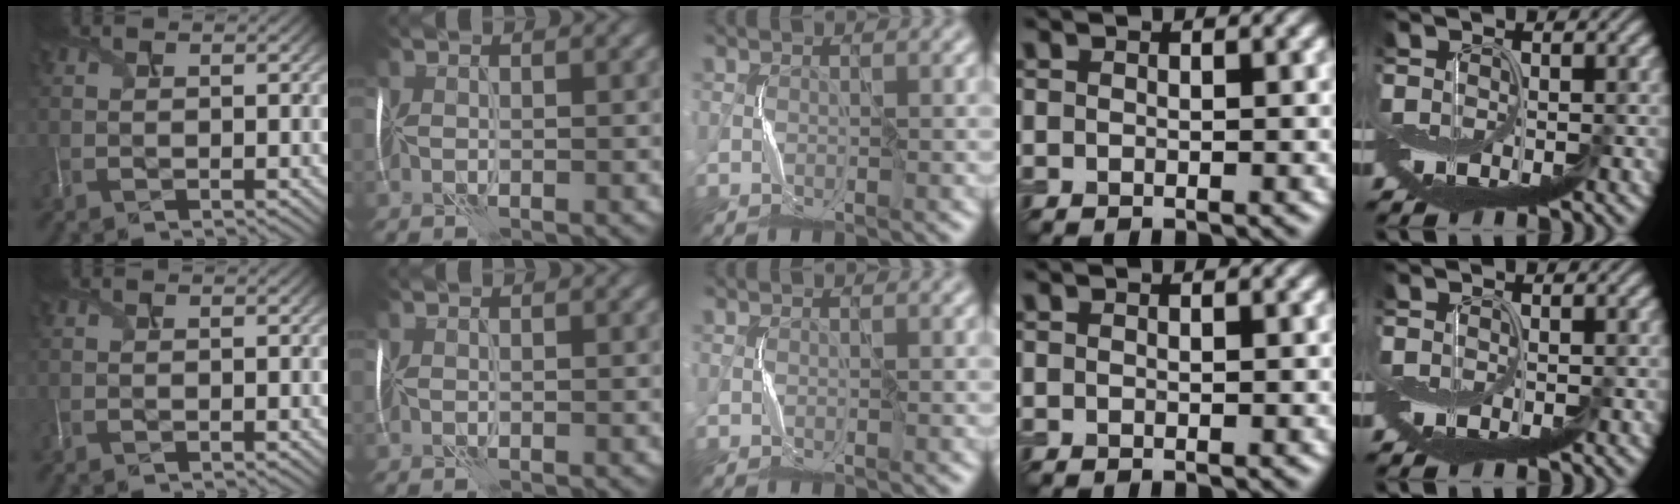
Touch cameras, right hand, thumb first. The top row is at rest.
{}